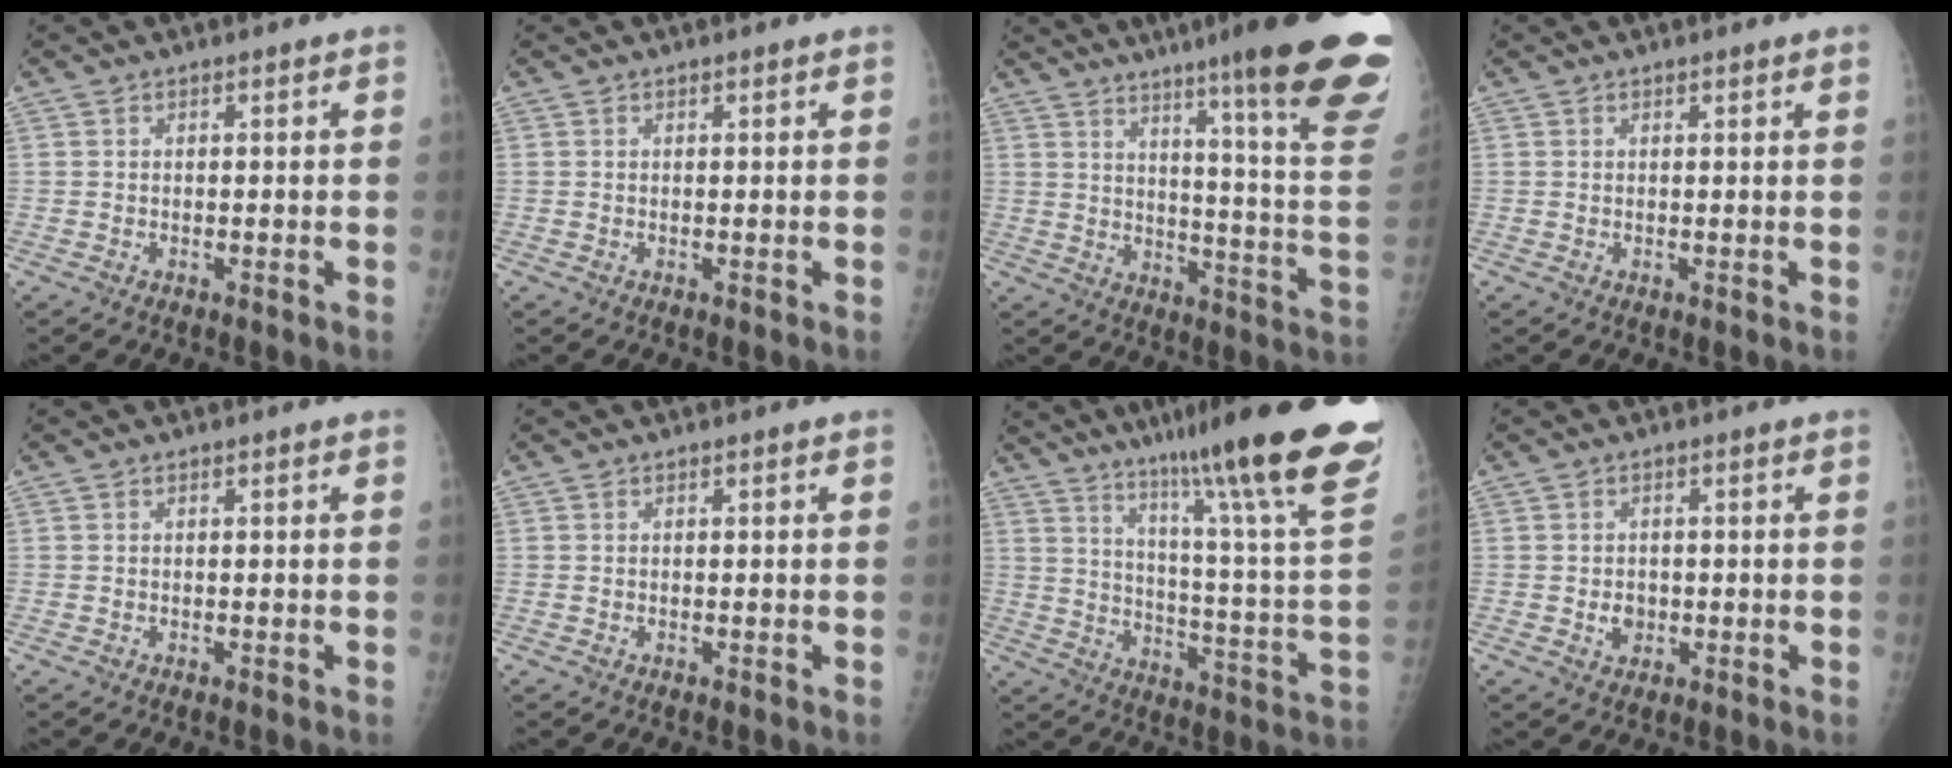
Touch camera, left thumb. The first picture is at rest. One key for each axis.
{"total": 0.0}
{"total": 26.8, "fx": 17.9, "fy": 1.6, "fz": 19.9, "tx": -0.219, "ty": -0.105, "tz": 0.239}
{"total": 0.7, "fx": 0.6, "fy": 0.0, "fz": 0.5, "tx": -0.003, "ty": 0.001, "tz": 0.007}
{"total": 0.0}
{"total": 0.0}
{"total": 30.1, "fx": 20.3, "fy": 2.4, "fz": 22.1, "tx": -0.277, "ty": -0.089, "tz": 0.293}
{"total": 2.5, "fx": -0.4, "fy": 2.1, "fz": 1.3, "tx": -0.009, "ty": 0.003, "tz": -0.002}